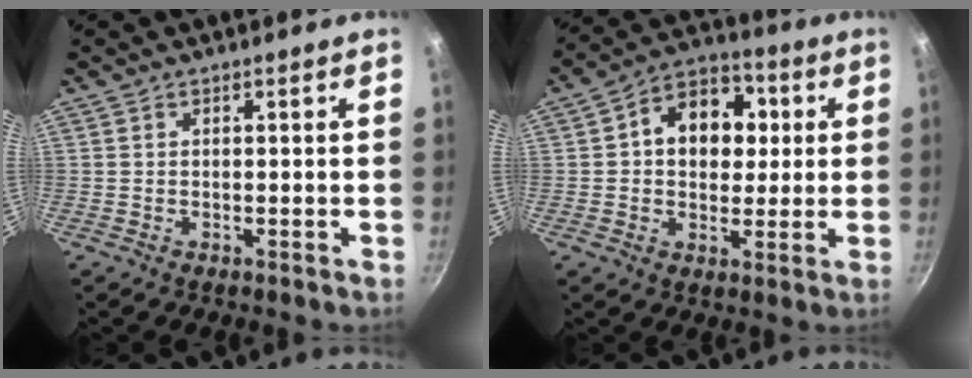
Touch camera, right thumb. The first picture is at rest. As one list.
[{"total": 13.0, "force": [2.2, 9.8, 8.3], "torque": [-0.083, 0.014, 0.019]}]